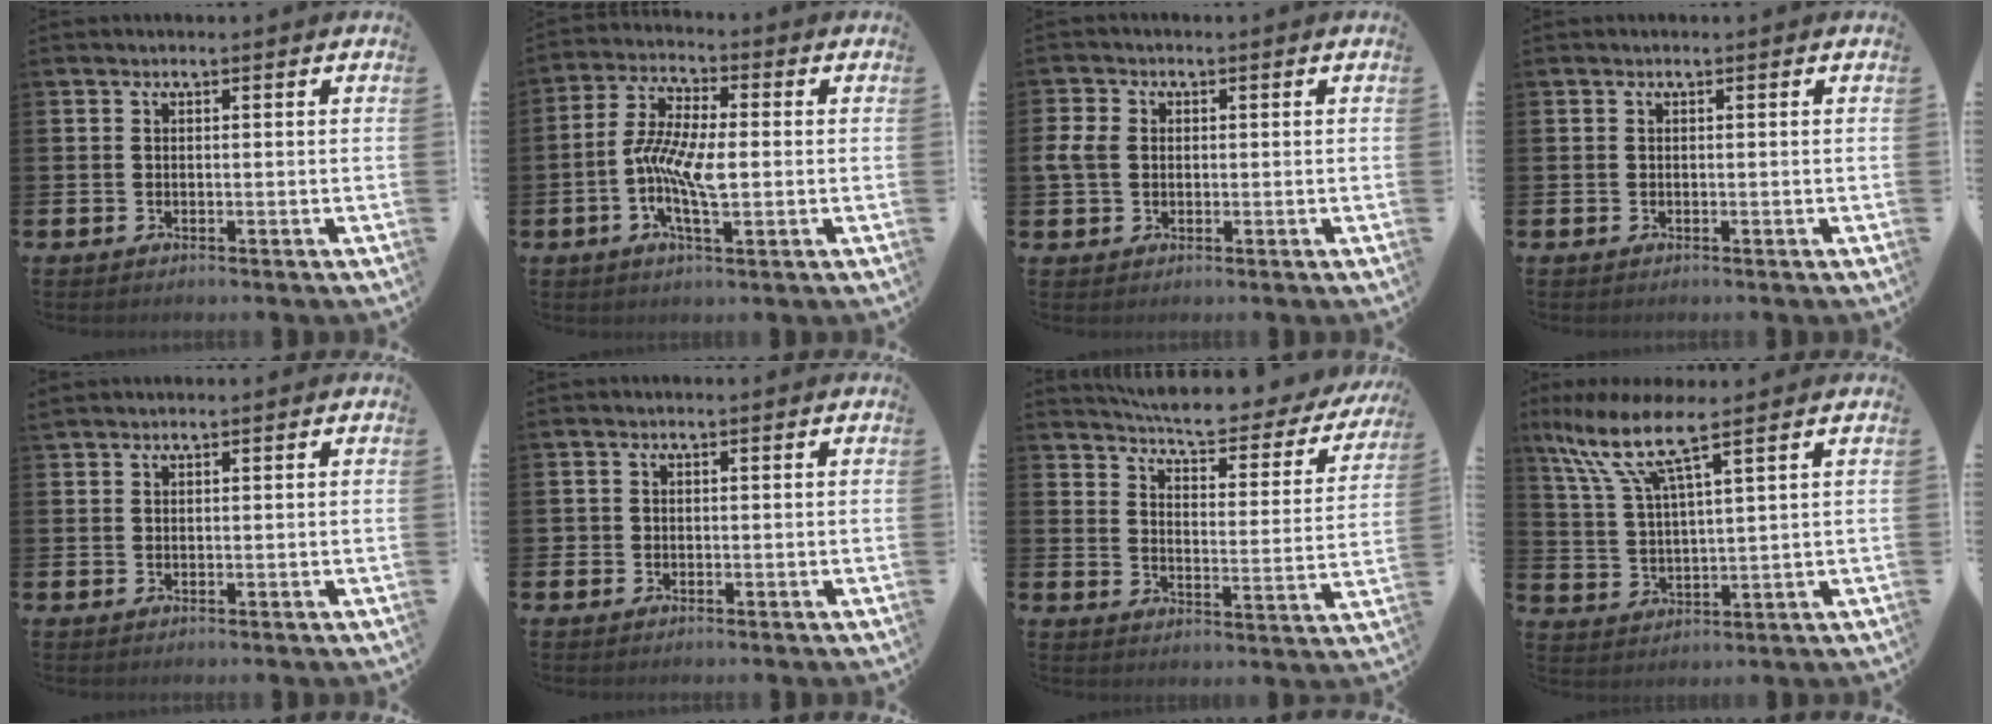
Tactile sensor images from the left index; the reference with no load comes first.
{"total": 7.4, "force": [-1.1, 2.7, 6.8], "torque": [-0.151, -0.001, -0.027]}
{"total": 3.4, "force": [0.7, 2.7, 1.9], "torque": [-0.040, 0.011, 0.011]}
{"total": 0.0}
{"total": 0.8, "force": [0.8, 0.0, -0.1], "torque": [0.006, 0.000, 0.014]}
{"total": 0.7, "force": [-0.2, 0.7, -0.1], "torque": [0.004, 0.005, -0.007]}
{"total": 6.3, "force": [5.9, 0.7, 2.2], "torque": [-0.064, -0.049, 0.095]}
{"total": 8.8, "force": [6.6, 1.4, 5.7], "torque": [-0.138, -0.023, 0.114]}